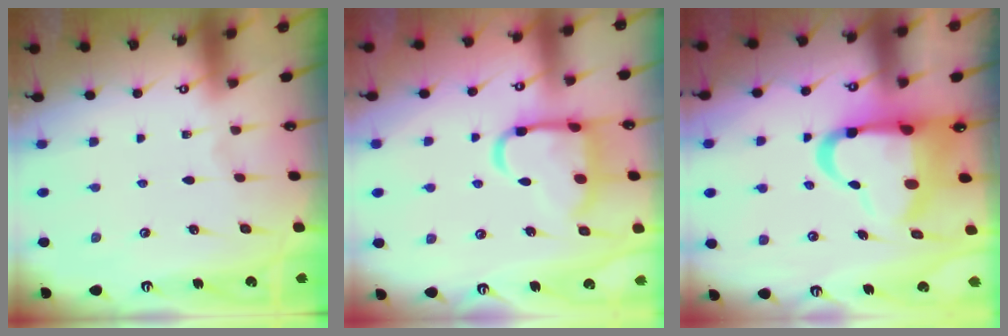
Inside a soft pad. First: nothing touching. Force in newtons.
{"total": 15.2, "press": 15.1, "slide": 1.7}
{"total": 14.3, "press": 14.0, "slide": 3.0}